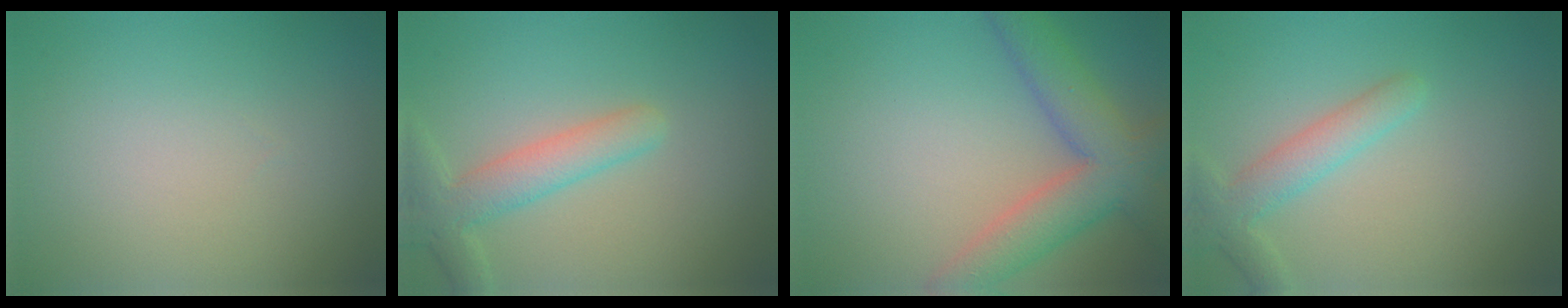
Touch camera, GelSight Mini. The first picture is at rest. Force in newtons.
{"total": 3.9, "press": 3.9, "slide": 0.3}
{"total": 6.4, "press": 6.4, "slide": 0.4}
{"total": 3.2, "press": 3.2, "slide": 0.2}